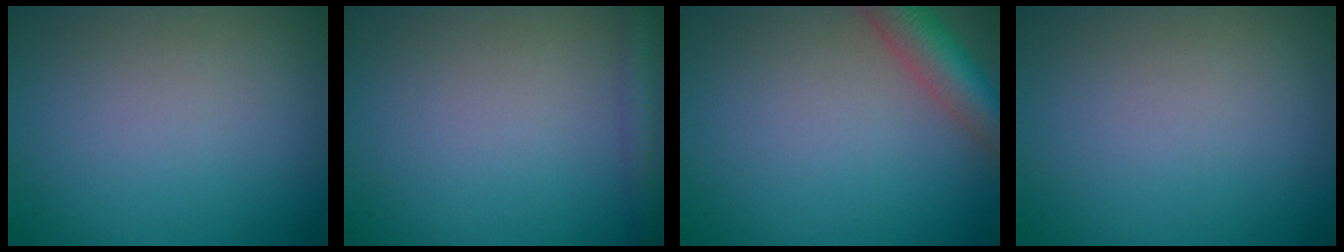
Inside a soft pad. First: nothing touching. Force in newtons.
{"total": 1.8, "press": 1.8, "slide": 0.1}
{"total": 5.0, "press": 5.0, "slide": 0.3}
{"total": 0.0}